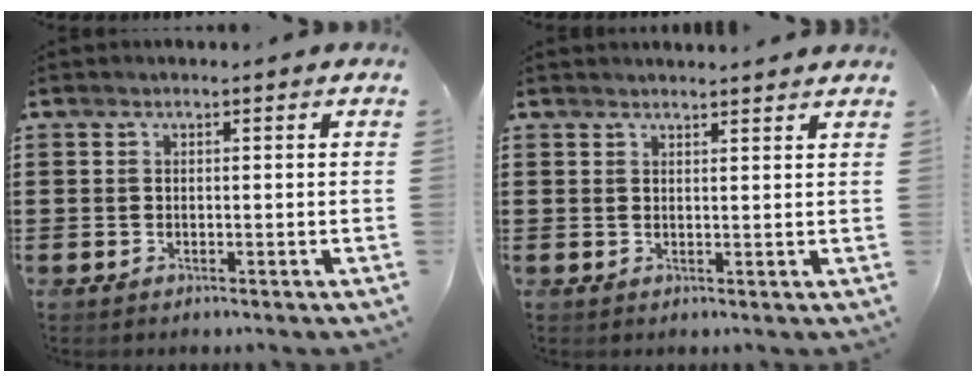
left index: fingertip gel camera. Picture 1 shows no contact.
{"total": 1.6, "force": [1.6, -0.2, 0.2], "torque": [-0.007, -0.002, 0.031]}